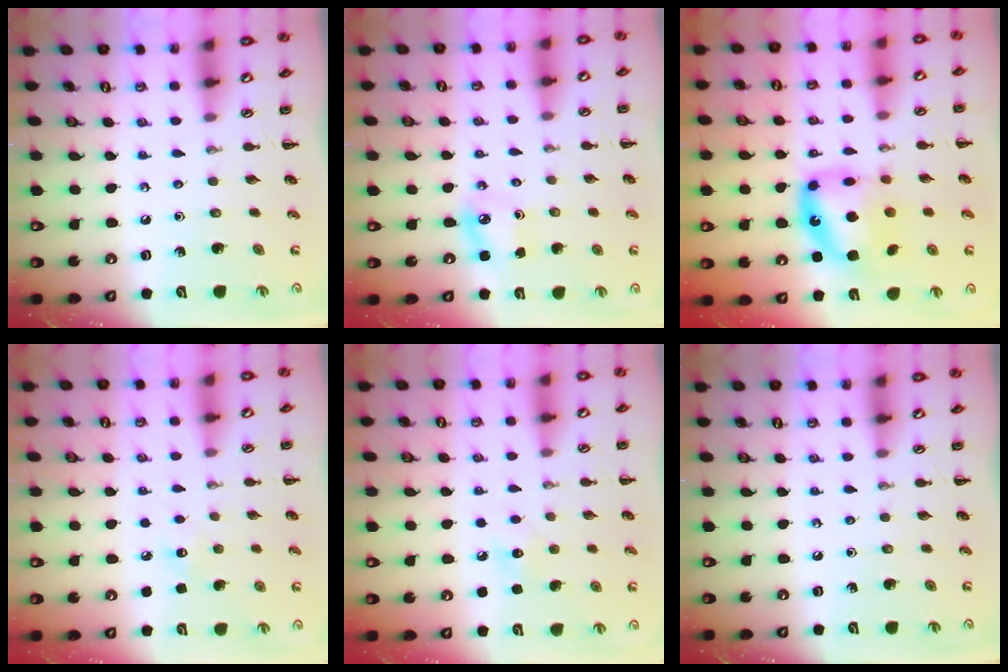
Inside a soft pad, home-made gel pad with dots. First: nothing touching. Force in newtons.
{"total": 4.2, "press": 4.1, "slide": 0.9}
{"total": 12.5, "press": 12.0, "slide": 3.5}
{"total": 5.8, "press": 5.7, "slide": 1.5}
{"total": 7.1, "press": 6.9, "slide": 1.9}
{"total": 0.0}